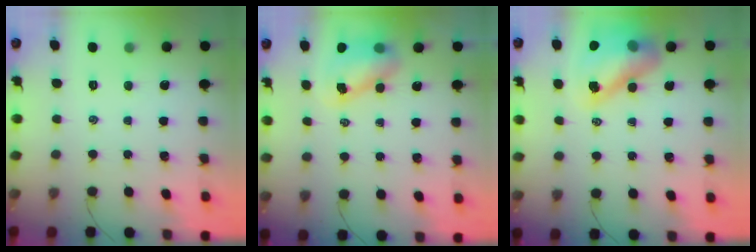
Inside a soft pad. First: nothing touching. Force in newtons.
{"total": 7.7, "press": 7.6, "slide": 1.4}
{"total": 14.0, "press": 13.5, "slide": 3.7}